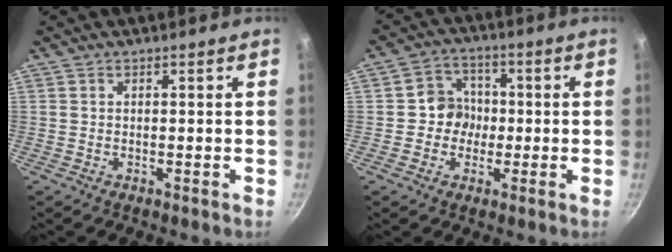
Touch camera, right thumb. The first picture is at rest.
{"total": 6.9, "force": [-0.5, 6.4, 2.6], "torque": [0.003, 0.013, -0.020]}